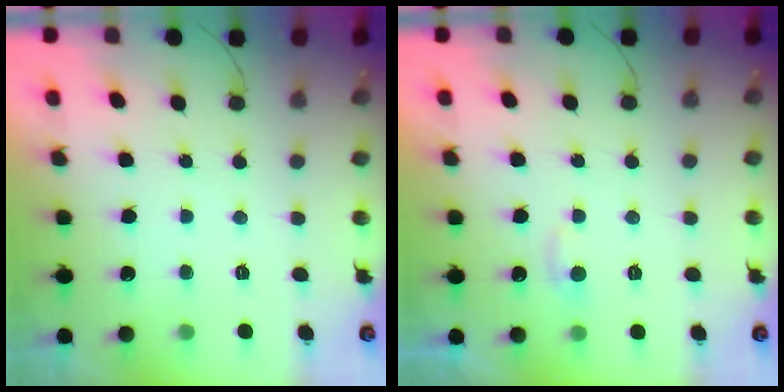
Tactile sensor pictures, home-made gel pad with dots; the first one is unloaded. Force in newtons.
{"total": 3.7, "press": 3.7, "slide": 0.4}